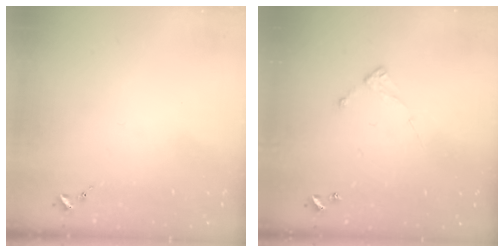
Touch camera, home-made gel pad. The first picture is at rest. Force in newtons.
{"total": 6.4, "press": 6.4, "slide": 0.4}